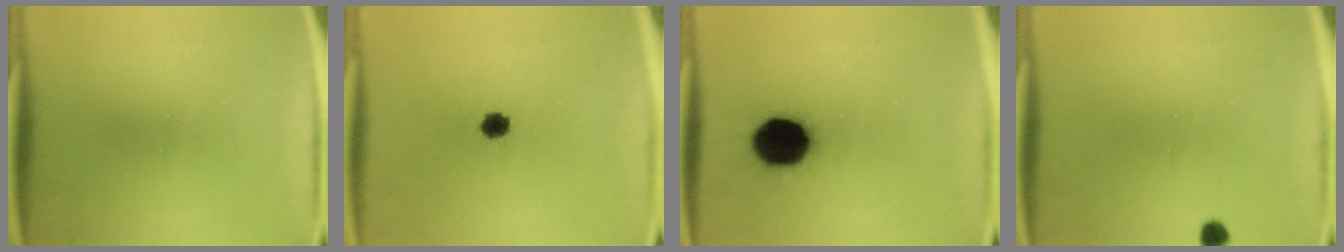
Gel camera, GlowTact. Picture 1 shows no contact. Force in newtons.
{"total": 3.0}
{"total": 16.3}
{"total": 1.7}